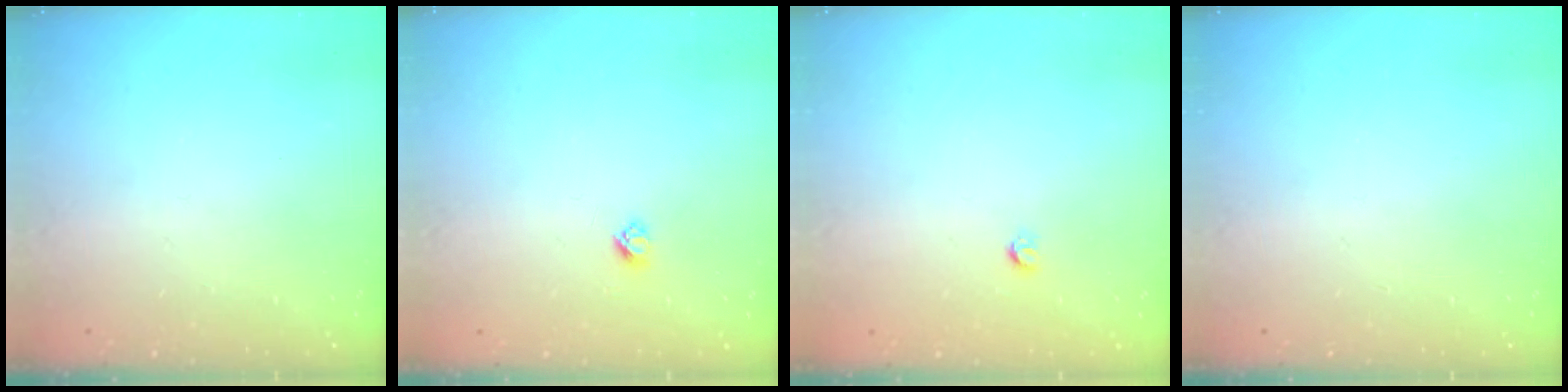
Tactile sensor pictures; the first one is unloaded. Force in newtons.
{"total": 2.7, "press": 2.6, "slide": 0.3}
{"total": 3.2, "press": 3.2, "slide": 0.3}
{"total": 0.0}